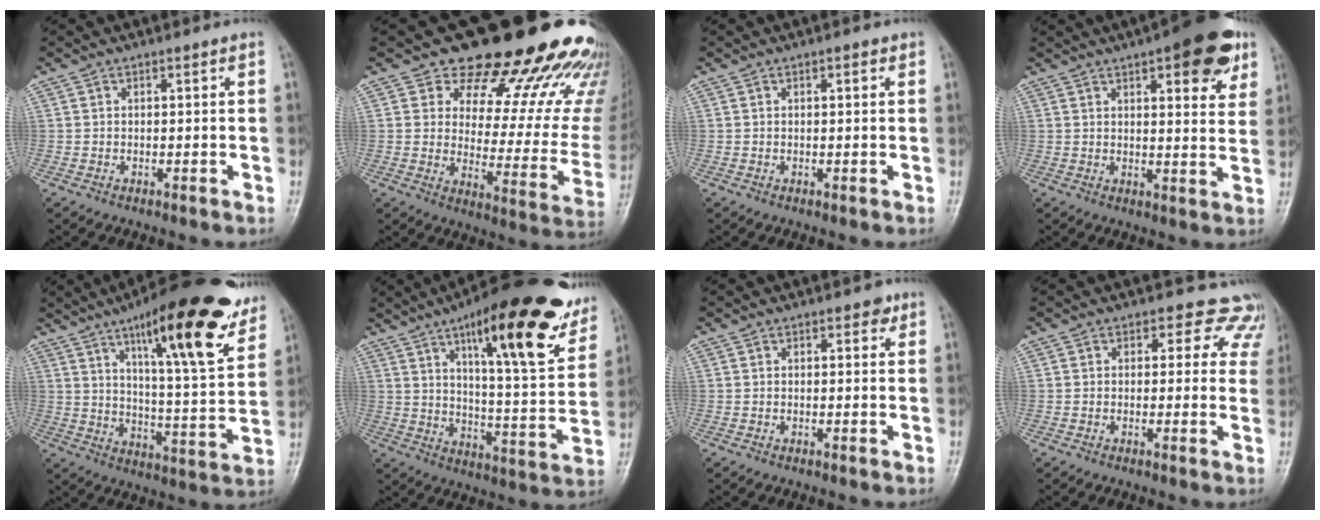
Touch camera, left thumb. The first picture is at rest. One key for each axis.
{"total": 25.7, "fx": 21.3, "fy": 9.3, "fz": 11.0, "tx": -0.099, "ty": -0.137, "tz": 0.264}
{"total": 1.0, "fx": 0.5, "fy": 0.4, "fz": 0.7, "tx": -0.008, "ty": 0.001, "tz": 0.004}
{"total": 13.7, "fx": 7.4, "fy": 4.6, "fz": 10.5, "tx": -0.101, "ty": -0.022, "tz": 0.093}
{"total": 23.2, "fx": 14.2, "fy": 5.1, "fz": 17.6, "tx": -0.230, "ty": -0.056, "tz": 0.215}
{"total": 26.0, "fx": 14.8, "fy": 6.8, "fz": 20.3, "tx": -0.260, "ty": -0.048, "tz": 0.219}
{"total": 1.3, "fx": 0.7, "fy": 0.9, "fz": 0.7, "tx": 0.004, "ty": -0.001, "tz": 0.004}
{"total": 7.4, "fx": 5.3, "fy": 4.8, "fz": 1.6, "tx": 0.035, "ty": -0.015, "tz": 0.031}